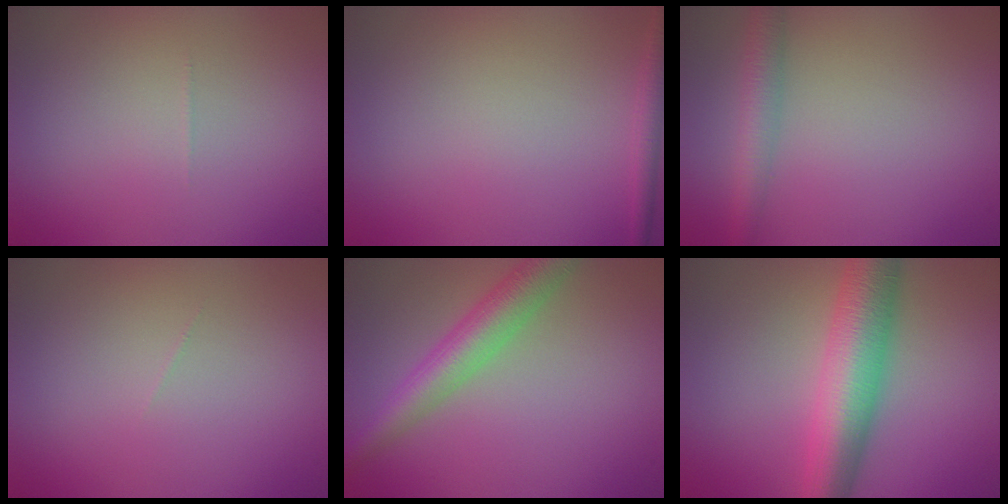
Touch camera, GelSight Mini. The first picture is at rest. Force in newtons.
{"total": 1.4, "press": 1.4, "slide": 0.1}
{"total": 2.8, "press": 2.8, "slide": 0.1}
{"total": 0.0}
{"total": 4.9, "press": 4.9, "slide": 0.2}
{"total": 7.9, "press": 7.9, "slide": 0.1}